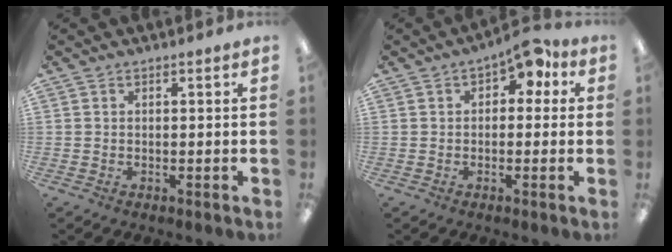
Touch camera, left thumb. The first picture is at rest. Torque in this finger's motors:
{"motor_torque": [-0.28, -0.01, -0.33, 0.15, 0.13]}